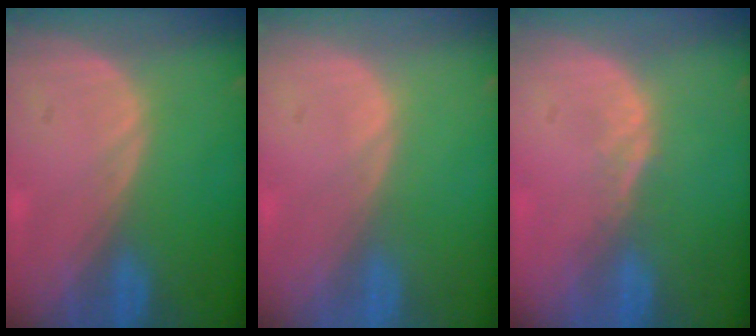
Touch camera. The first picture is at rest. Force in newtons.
{"total": 0.0}
{"total": 1.5, "press": 1.2, "slide": 0.9}